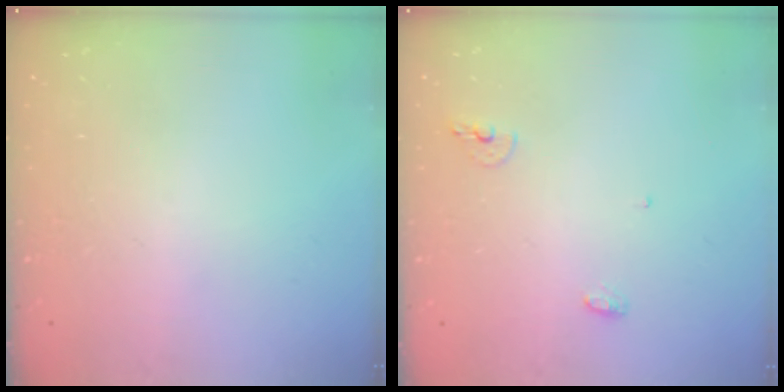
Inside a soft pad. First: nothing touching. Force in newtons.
{"total": 4.9, "press": 4.8, "slide": 1.0}